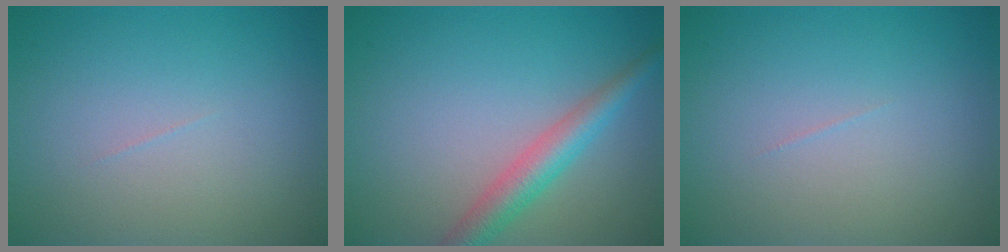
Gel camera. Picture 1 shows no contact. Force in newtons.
{"total": 3.4, "press": 3.4, "slide": 0.1}
{"total": 0.0}